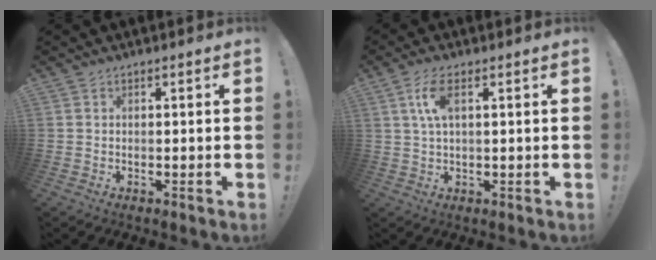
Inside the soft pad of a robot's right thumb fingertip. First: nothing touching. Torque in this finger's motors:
{"motor_torque": [-0.21, 0.30, 0.27, 0.43, 0.03]}